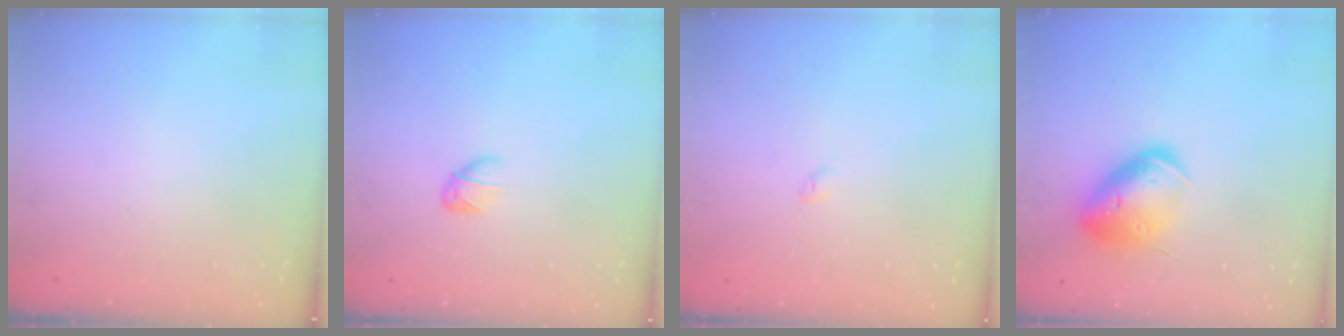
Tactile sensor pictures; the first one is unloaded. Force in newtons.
{"total": 3.7, "press": 3.6, "slide": 1.0}
{"total": 2.3, "press": 2.3, "slide": 0.3}
{"total": 16.9, "press": 16.8, "slide": 2.2}